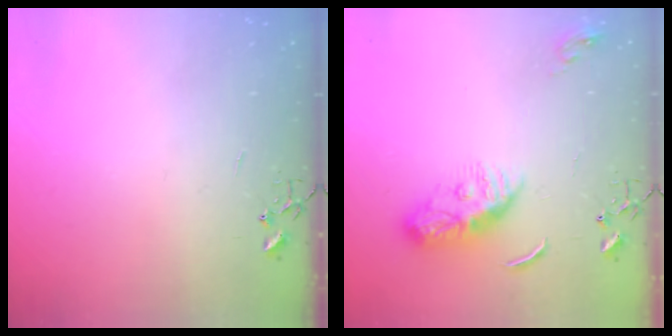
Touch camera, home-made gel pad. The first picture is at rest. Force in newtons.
{"total": 10.5, "press": 10.5, "slide": 0.3}